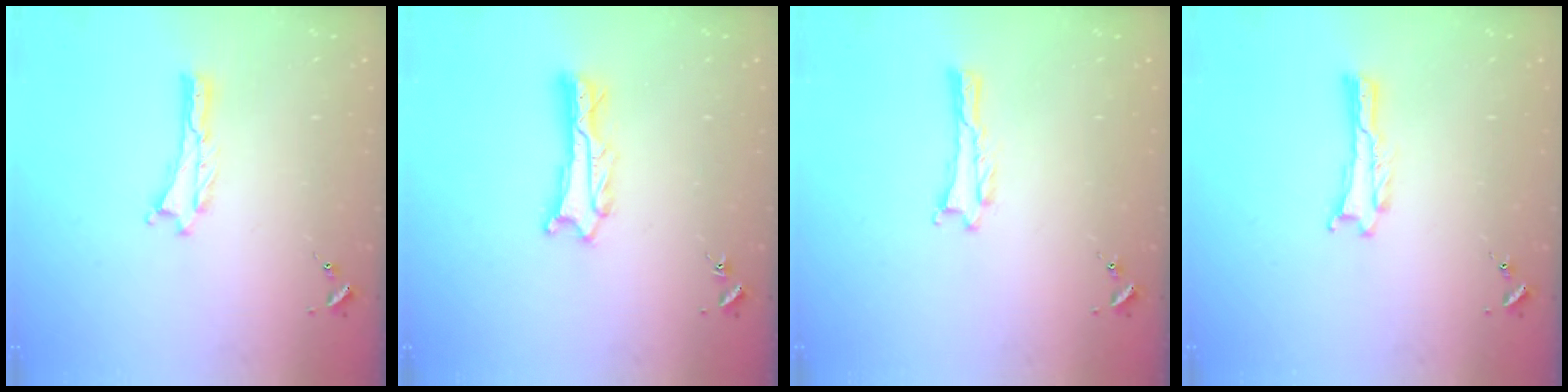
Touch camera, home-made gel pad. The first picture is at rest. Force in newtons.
{"total": 1.5, "press": 1.5, "slide": 0.2}
{"total": 0.0}
{"total": 0.0}